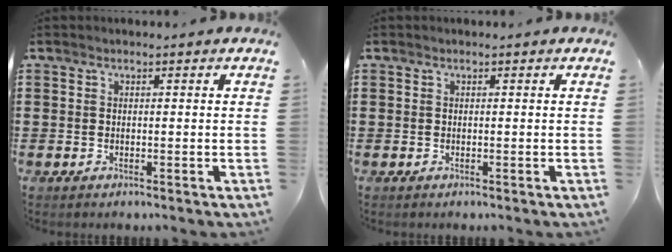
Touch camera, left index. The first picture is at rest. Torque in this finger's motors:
{"motor_torque": [-0.06, -0.04, 0.00, -0.01]}